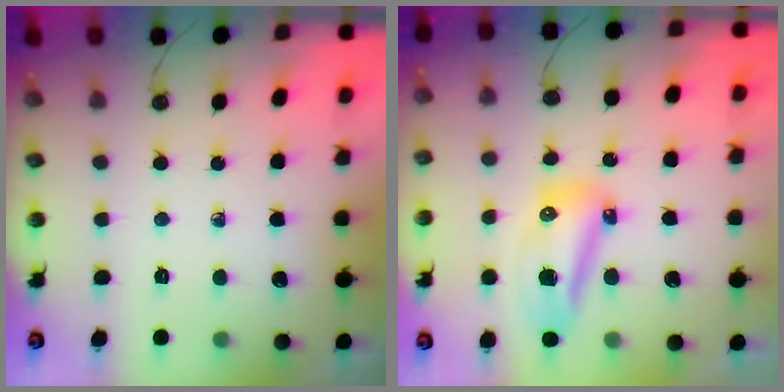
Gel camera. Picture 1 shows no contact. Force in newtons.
{"total": 18.9, "press": 14.1, "slide": 12.5}